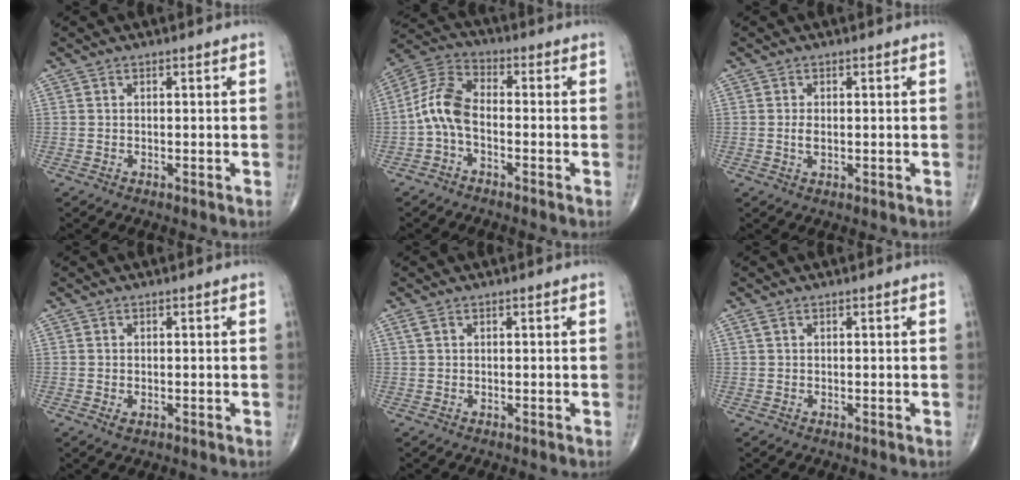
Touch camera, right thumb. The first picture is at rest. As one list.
[{"total": 8.4, "force": [-1.8, 4.5, 6.8], "torque": [-0.139, 0.033, -0.050]}, {"total": 1.6, "force": [0.0, 0.9, 1.4], "torque": [-0.029, -0.003, -0.001]}, {"total": 1.1, "force": [-0.2, 0.7, 0.8], "torque": [-0.014, -0.002, 0.000]}, {"total": 0.9, "force": [0.4, 0.4, 0.6], "torque": [-0.019, 0.013, 0.012]}, {"total": 0.6, "force": [0.3, 0.3, 0.4], "torque": [-0.013, 0.011, 0.008]}]